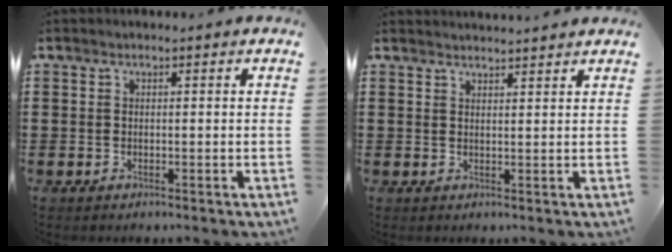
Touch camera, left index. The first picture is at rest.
{"total": 2.0, "force": [2.0, 0.0, -0.2], "torque": [-0.001, -0.003, 0.039]}